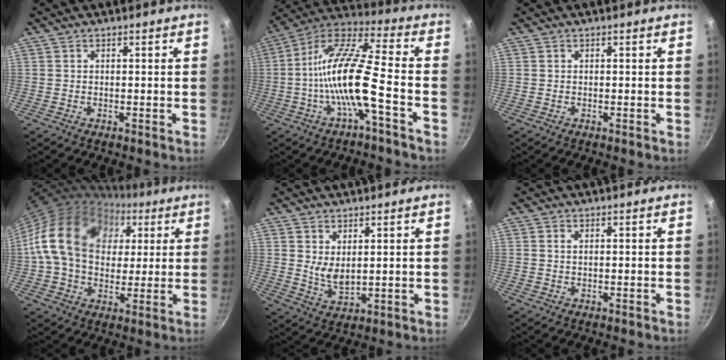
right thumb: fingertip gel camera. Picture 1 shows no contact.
{"total": 15.2, "force": [-4.1, 2.9, 14.4], "torque": [-0.270, 0.040, -0.091]}
{"total": 0.0}
{"total": 20.7, "force": [6.3, 14.9, 12.9], "torque": [-0.208, 0.002, 0.101]}
{"total": 4.9, "force": [2.2, 2.3, 3.7], "torque": [-0.059, -0.029, 0.046]}
{"total": 0.8, "force": [0.3, 0.3, 0.6], "torque": [-0.012, 0.001, 0.006]}